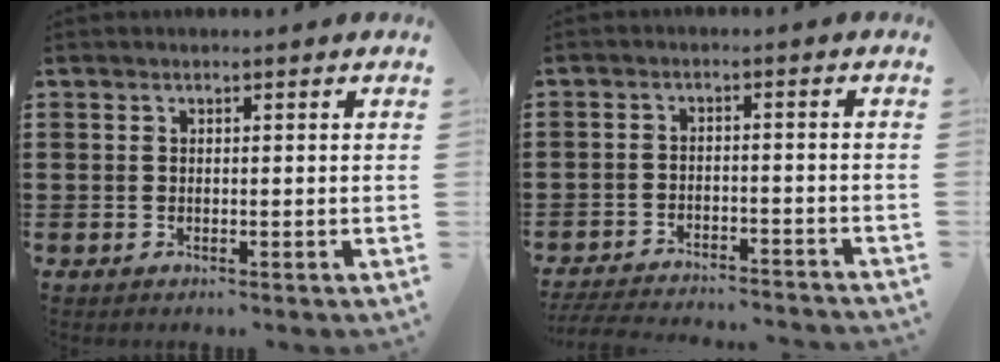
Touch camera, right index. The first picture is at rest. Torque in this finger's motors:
{"motor_torque": [-2.14, 0.00, -0.62, 0.00]}